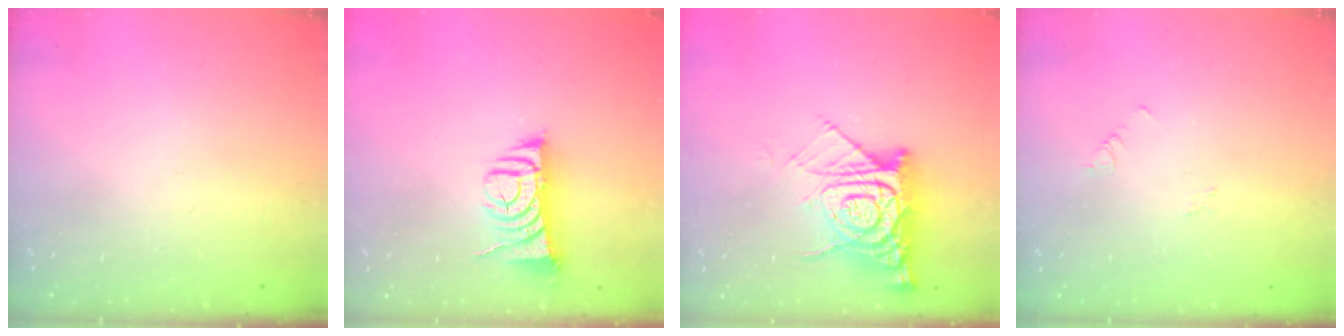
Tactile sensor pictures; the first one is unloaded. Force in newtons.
{"total": 7.9, "press": 7.8, "slide": 1.2}
{"total": 13.2, "press": 13.2, "slide": 1.2}
{"total": 3.1, "press": 3.1, "slide": 0.5}